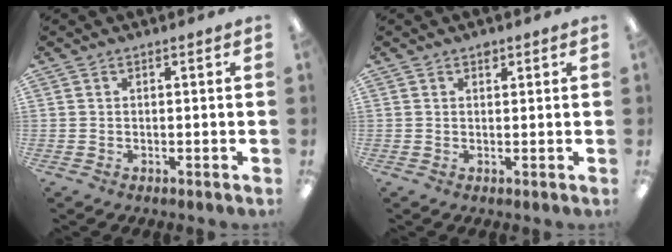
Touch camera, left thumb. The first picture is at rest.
{"total": 1.7, "force": [1.2, 1.0, 0.6], "torque": [-0.006, -0.002, 0.021]}